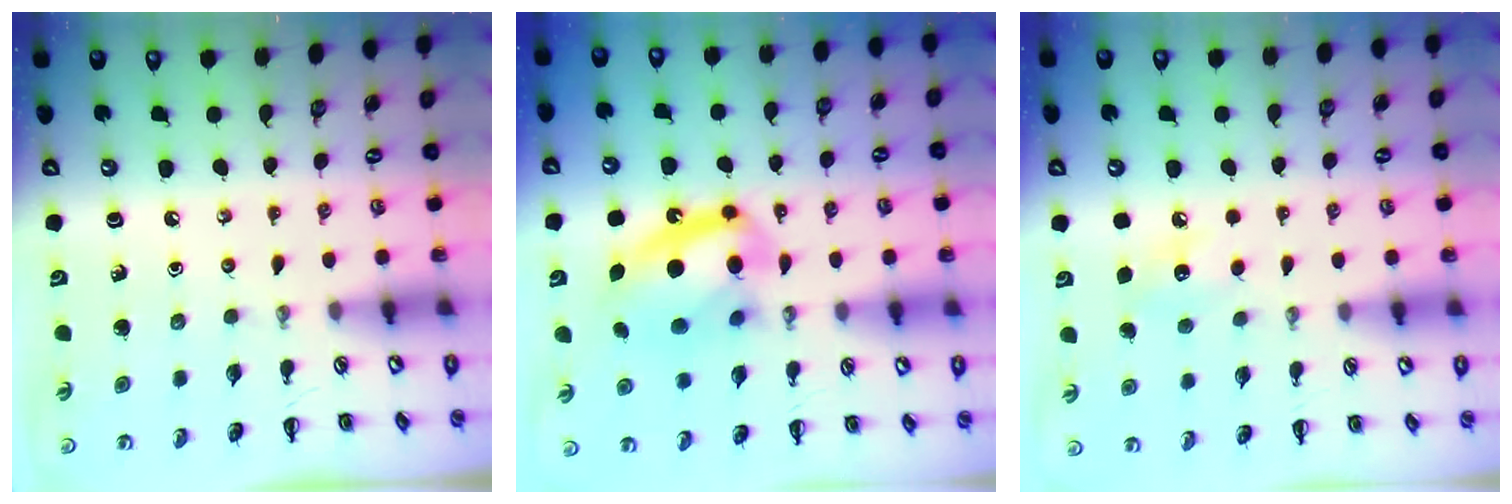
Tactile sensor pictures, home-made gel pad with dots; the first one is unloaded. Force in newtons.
{"total": 15.1, "press": 14.7, "slide": 3.7}
{"total": 7.6, "press": 7.3, "slide": 2.2}